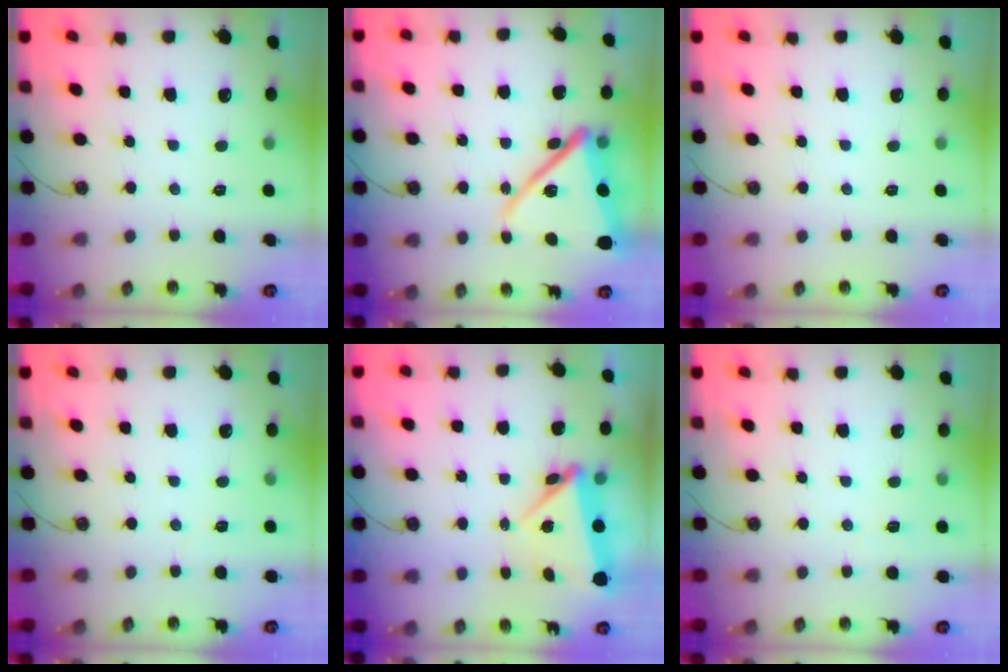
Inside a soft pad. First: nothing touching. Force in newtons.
{"total": 19.4, "press": 19.4, "slide": 1.6}
{"total": 0.0}
{"total": 3.2, "press": 2.7, "slide": 1.8}
{"total": 5.9, "press": 5.9, "slide": 0.6}
{"total": 3.2, "press": 3.1, "slide": 0.7}